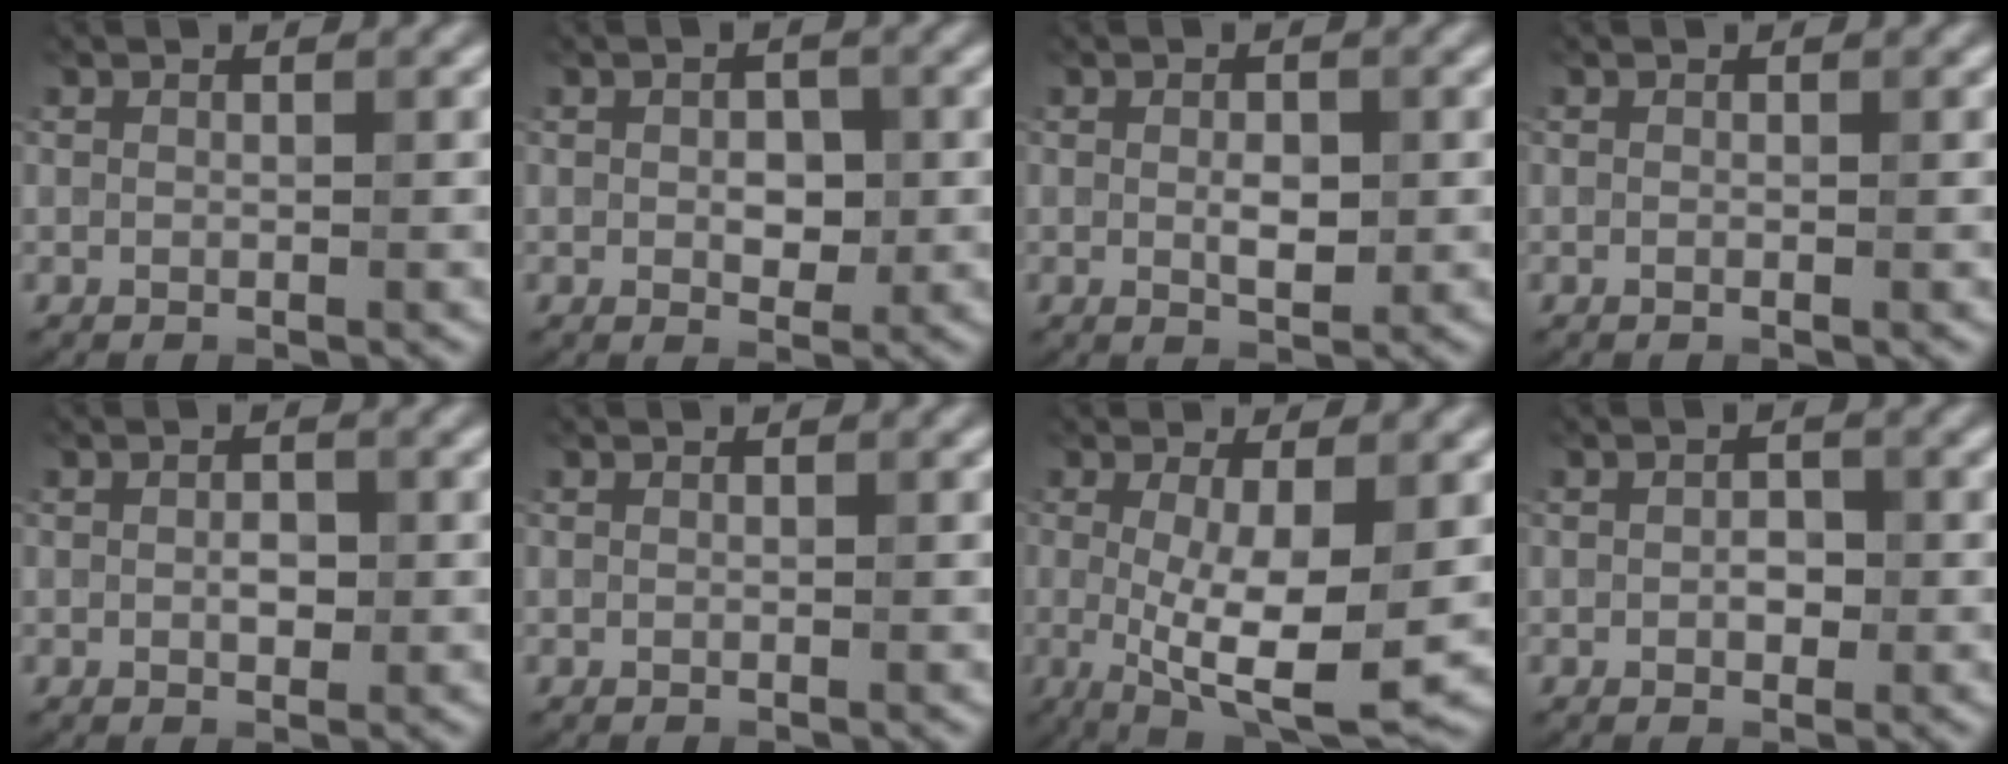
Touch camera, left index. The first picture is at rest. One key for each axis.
{"total": 2.4, "fx": 0.0, "fy": 1.6, "fz": 1.8, "tx": -0.029, "ty": -0.003, "tz": 0.000}
{"total": 2.2, "fx": 0.0, "fy": 1.1, "fz": 1.9, "tx": -0.033, "ty": -0.004, "tz": 0.001}
{"total": 0.0}
{"total": 1.5, "fx": 0.0, "fy": 0.9, "fz": 1.2, "tx": -0.018, "ty": 0.000, "tz": -0.002}
{"total": 0.0}
{"total": 7.7, "fx": -0.7, "fy": 1.9, "fz": 7.4, "tx": -0.131, "ty": -0.019, "tz": -0.008}
{"total": 1.5, "fx": -0.1, "fy": 1.0, "fz": 1.2, "tx": -0.016, "ty": -0.001, "tz": -0.004}